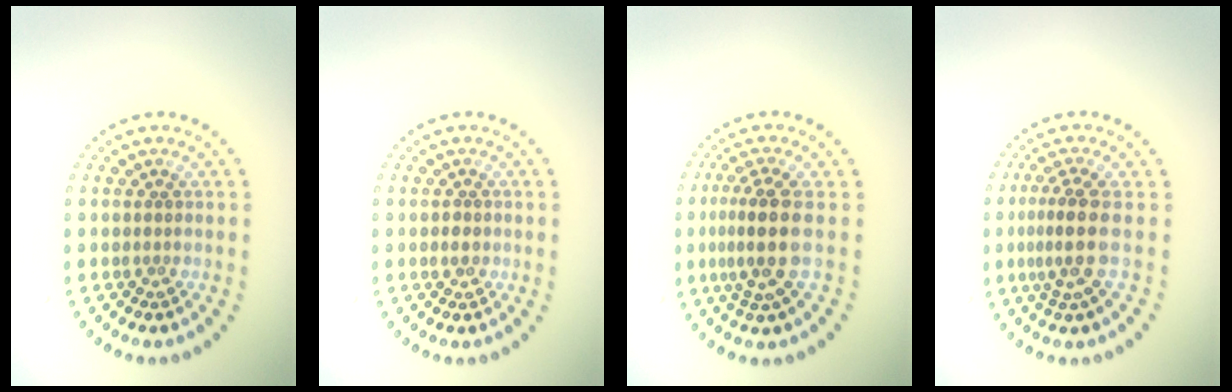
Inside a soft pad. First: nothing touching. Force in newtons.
{"total": 0.6, "press": 0.6, "slide": 0.1}
{"total": 3.8, "press": 3.1, "slide": 2.2}
{"total": 3.1, "press": 2.3, "slide": 2.1}